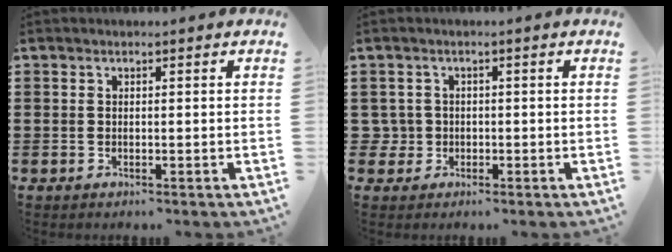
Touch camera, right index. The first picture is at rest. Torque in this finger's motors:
{"motor_torque": [1.49, 0.65, -0.03, -0.05]}